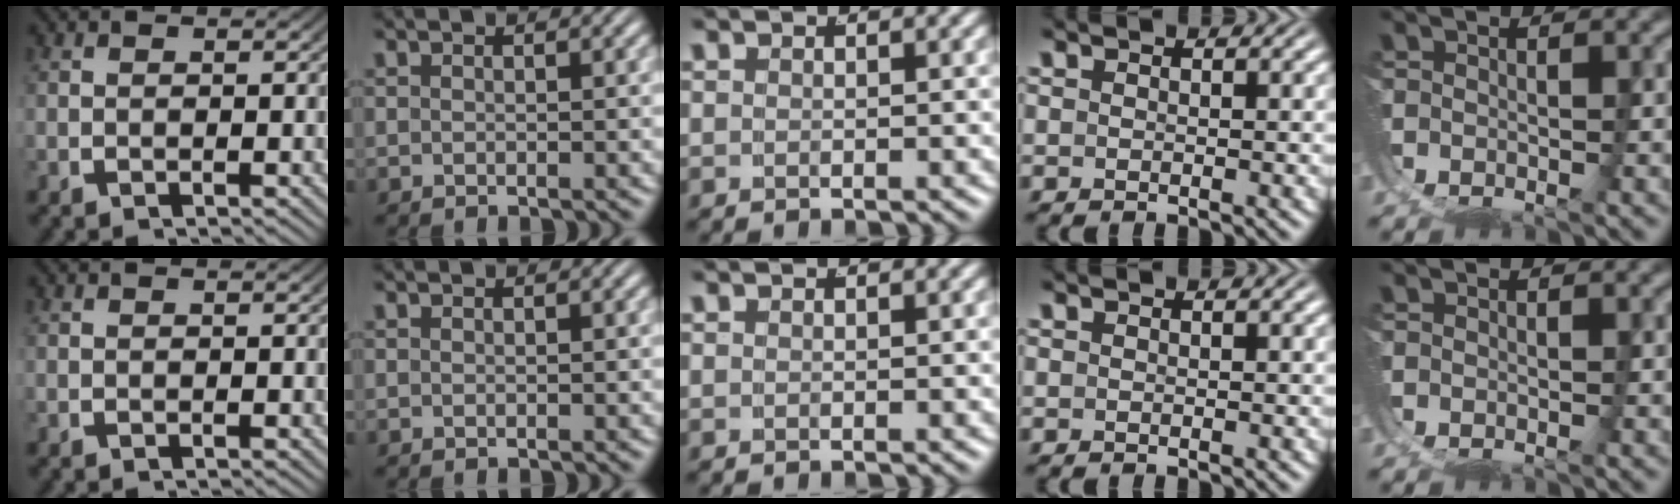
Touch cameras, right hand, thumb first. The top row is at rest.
{}